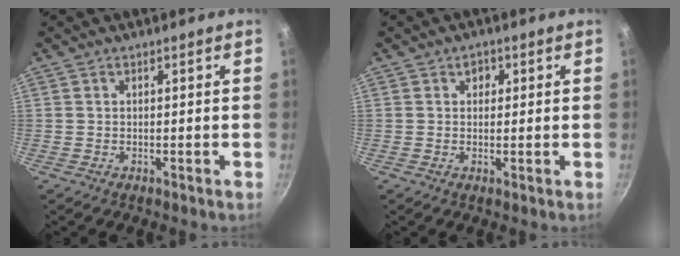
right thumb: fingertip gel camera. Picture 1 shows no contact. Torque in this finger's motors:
{"motor_torque": [-0.05, 0.12, -0.19, 0.06, 0.05]}